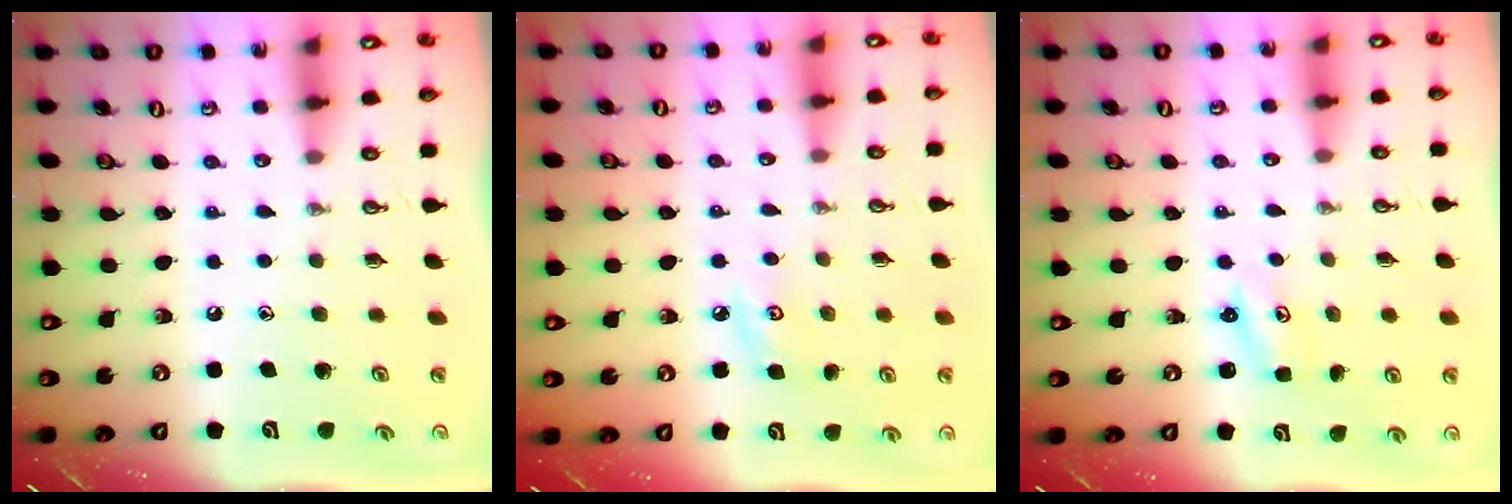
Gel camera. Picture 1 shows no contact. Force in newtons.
{"total": 5.3, "press": 5.2, "slide": 0.6}
{"total": 1.9, "press": 1.9, "slide": 0.3}